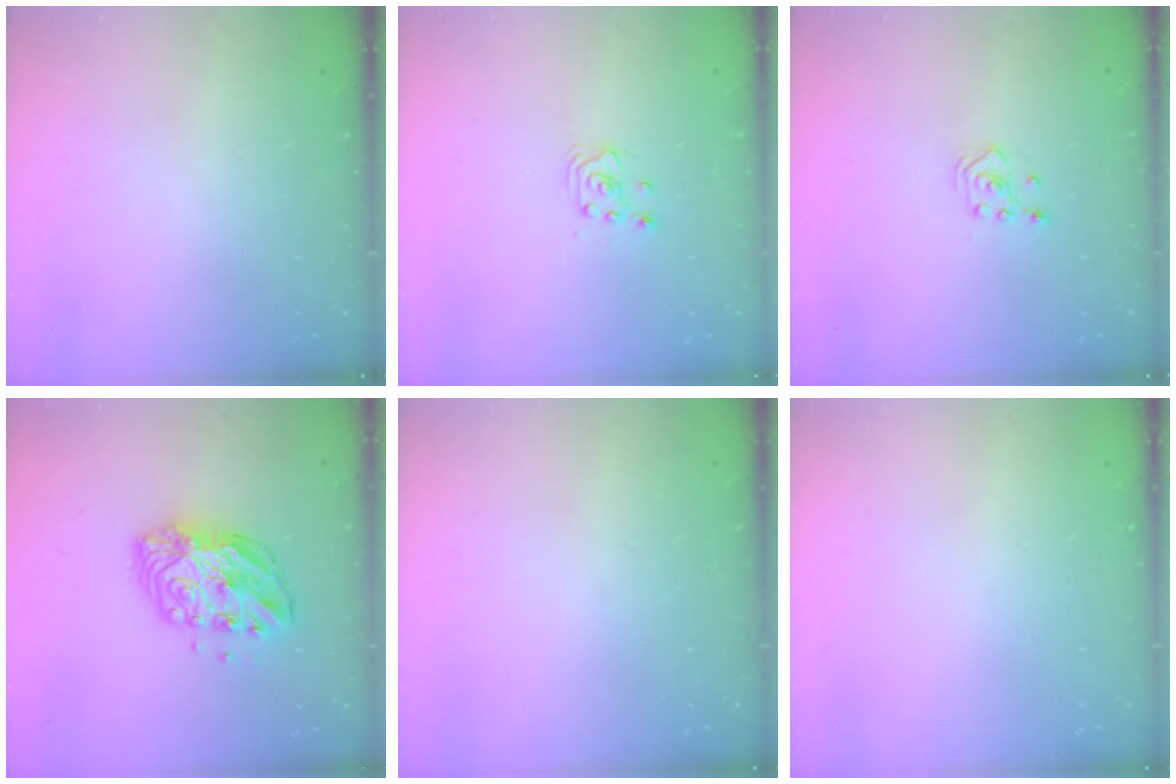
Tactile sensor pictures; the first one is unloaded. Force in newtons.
{"total": 2.6, "press": 2.6, "slide": 0.2}
{"total": 3.0, "press": 2.6, "slide": 1.5}
{"total": 10.7, "press": 10.7, "slide": 1.2}
{"total": 0.0}
{"total": 0.0}